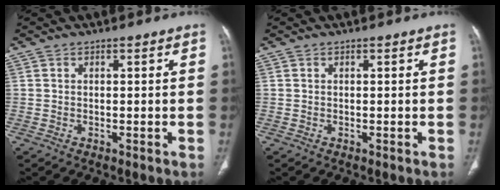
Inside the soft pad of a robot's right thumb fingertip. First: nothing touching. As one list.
[{"total": 0.0}]